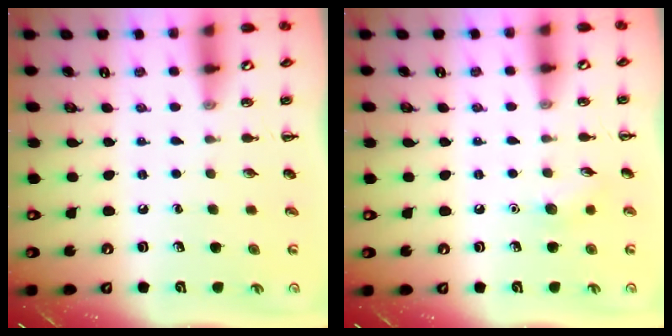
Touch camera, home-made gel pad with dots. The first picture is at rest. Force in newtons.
{"total": 6.0, "press": 5.8, "slide": 1.6}